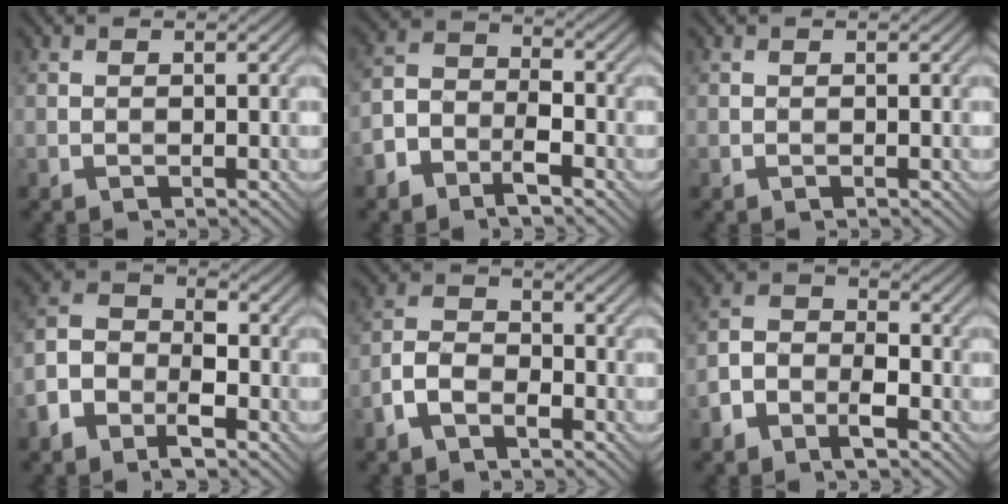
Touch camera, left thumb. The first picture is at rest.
{"total": 6.2, "force": [-3.7, 3.5, 3.4], "torque": [-0.062, 0.004, -0.082]}
{"total": 0.0}
{"total": 7.3, "force": [-3.9, 4.4, 4.3], "torque": [-0.089, 0.002, -0.085]}
{"total": 4.4, "force": [-2.7, 2.4, 2.6], "torque": [-0.050, 0.004, -0.063]}
{"total": 5.6, "force": [-3.2, 3.3, 3.3], "torque": [-0.059, 0.003, -0.073]}